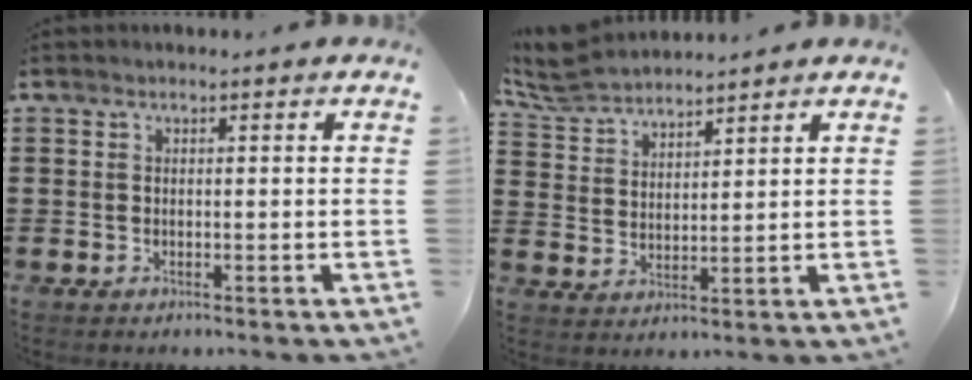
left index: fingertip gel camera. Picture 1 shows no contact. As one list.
[{"total": 5.6, "force": [5.3, 1.2, 1.4], "torque": [-0.048, -0.015, 0.099]}]